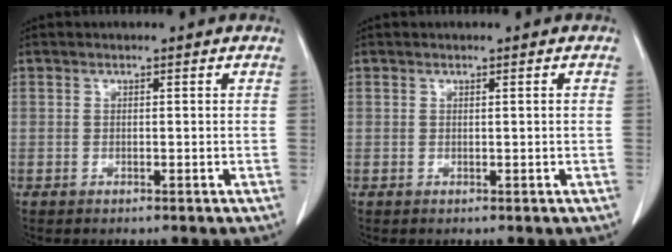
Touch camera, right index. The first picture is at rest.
{"total": 0.6, "force": [0.3, -0.1, 0.5], "torque": [-0.008, -0.002, 0.005]}